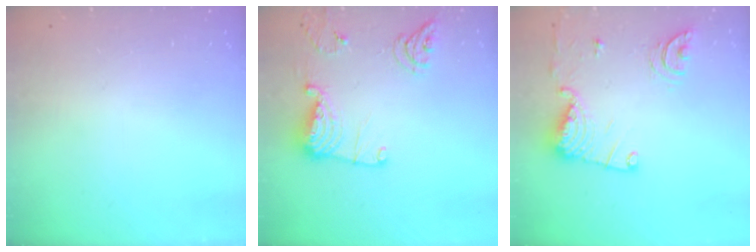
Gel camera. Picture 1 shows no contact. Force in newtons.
{"total": 12.9, "press": 12.9, "slide": 0.7}
{"total": 14.2, "press": 14.2, "slide": 1.4}